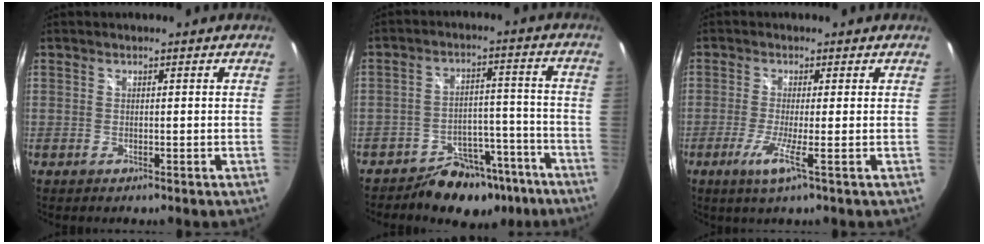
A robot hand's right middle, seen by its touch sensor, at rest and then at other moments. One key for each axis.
{"total": 11.9, "fx": -9.4, "fy": 6.3, "fz": 3.7, "tx": -0.055, "ty": 0.031, "tz": -0.119}
{"total": 4.4, "fx": -1.7, "fy": -1.0, "fz": 3.9, "tx": -0.097, "ty": -0.013, "tz": -0.038}